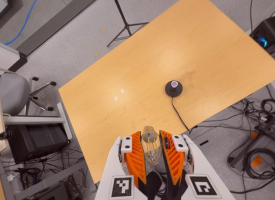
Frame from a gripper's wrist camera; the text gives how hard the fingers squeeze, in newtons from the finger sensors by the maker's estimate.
{"total": 20.4, "left": 22.8, "right": 18.0}